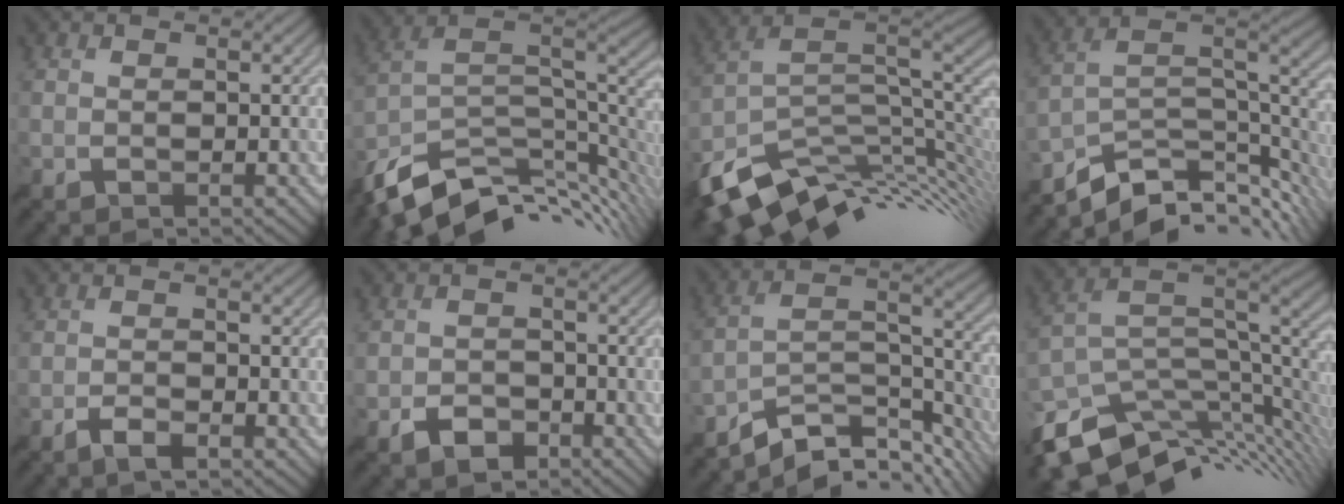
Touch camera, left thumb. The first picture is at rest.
{"total": 12.6, "force": [-6.9, 5.8, 8.7], "torque": [-0.191, -0.017, -0.116]}
{"total": 14.4, "force": [-5.1, 7.9, 10.9], "torque": [-0.233, -0.030, -0.077]}
{"total": 10.5, "force": [-6.6, 4.4, 7.0], "torque": [-0.136, 0.000, -0.108]}
{"total": 2.5, "force": [-1.7, 0.7, 1.7], "torque": [-0.034, -0.001, -0.034]}
{"total": 3.6, "force": [-2.4, 2.2, 1.6], "torque": [-0.026, -0.004, -0.047]}
{"total": 11.6, "force": [-9.1, 4.0, 5.9], "torque": [-0.102, -0.003, -0.157]}
{"total": 11.5, "force": [-5.3, 6.3, 7.9], "torque": [-0.189, -0.029, -0.087]}